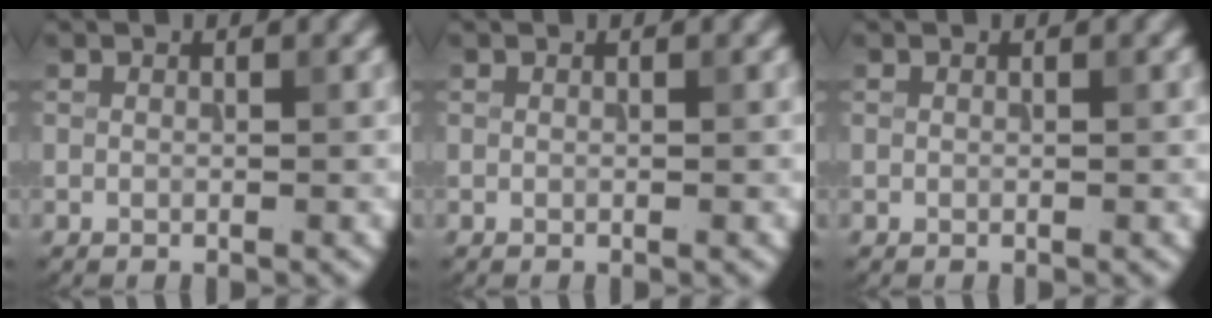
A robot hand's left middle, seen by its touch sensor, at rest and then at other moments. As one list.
[{"total": 0.0}, {"total": 0.0}]